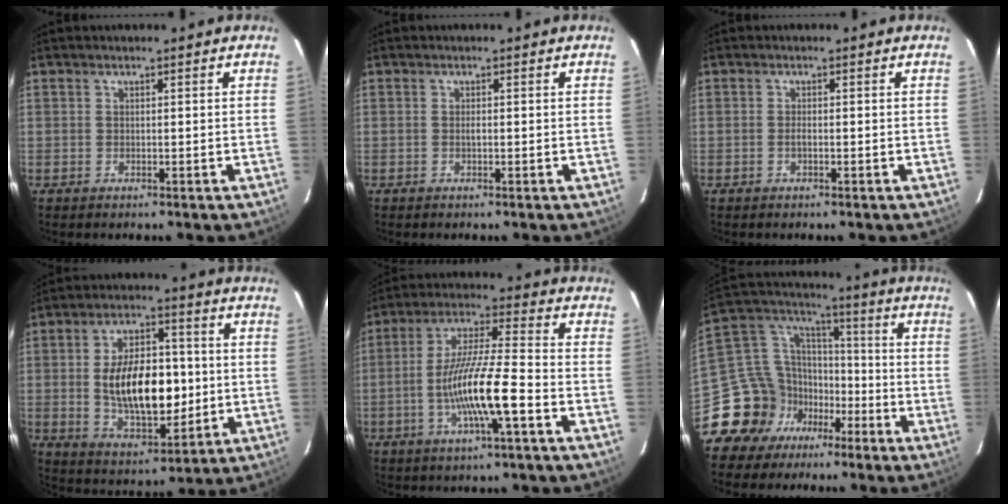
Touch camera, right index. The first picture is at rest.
{"total": 0.6, "force": [-0.1, 0.2, 0.6], "torque": [-0.012, 0.001, -0.003]}
{"total": 0.8, "force": [-0.3, 0.3, 0.7], "torque": [-0.015, 0.000, -0.006]}
{"total": 16.6, "force": [-0.6, 8.5, 14.2], "torque": [-0.249, 0.004, 0.005]}
{"total": 13.3, "force": [-4.9, 1.0, 12.3], "torque": [-0.238, -0.003, -0.095]}
{"total": 15.7, "force": [-9.7, 11.6, 4.1], "torque": [-0.103, 0.054, -0.168]}